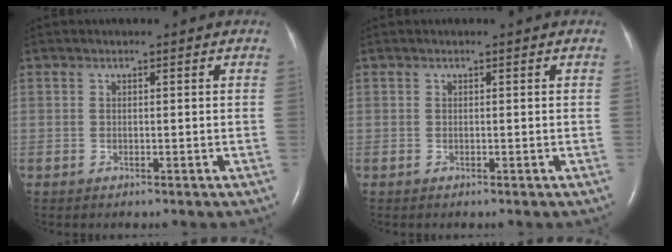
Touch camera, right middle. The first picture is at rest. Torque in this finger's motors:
{"motor_torque": [0.00, 0.00, 0.00, 0.00]}